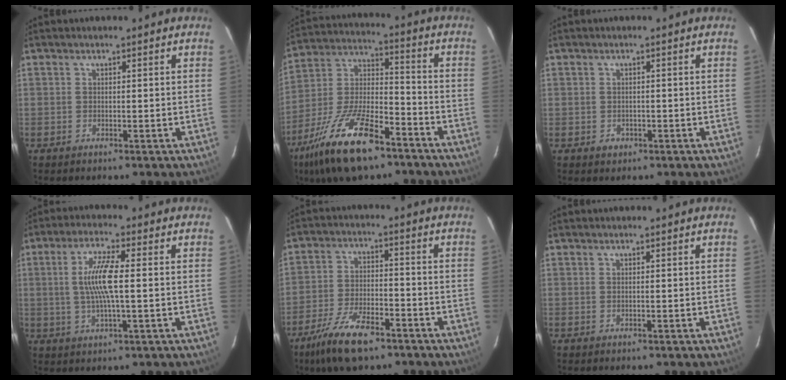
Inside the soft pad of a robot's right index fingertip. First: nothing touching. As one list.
[{"total": 20.5, "force": [-12.9, 7.6, 13.9], "torque": [-0.287, -0.014, -0.234]}, {"total": 2.0, "force": [-0.7, 1.9, 0.4], "torque": [-0.006, 0.002, -0.008]}, {"total": 8.1, "force": [0.3, 1.1, 8.0], "torque": [-0.154, 0.002, 0.006]}, {"total": 12.0, "force": [-8.3, 4.4, 7.5], "torque": [-0.172, -0.016, -0.152]}, {"total": 0.0}]